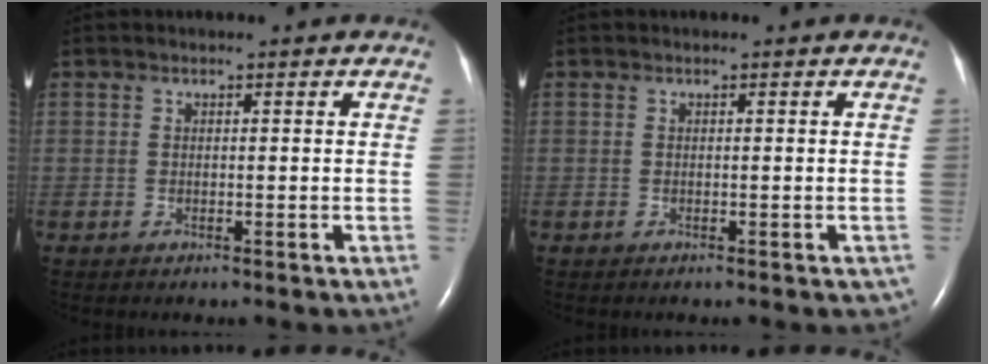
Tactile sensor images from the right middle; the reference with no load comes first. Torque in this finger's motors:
{"motor_torque": [0.41, -0.36, 0.00, 0.00]}